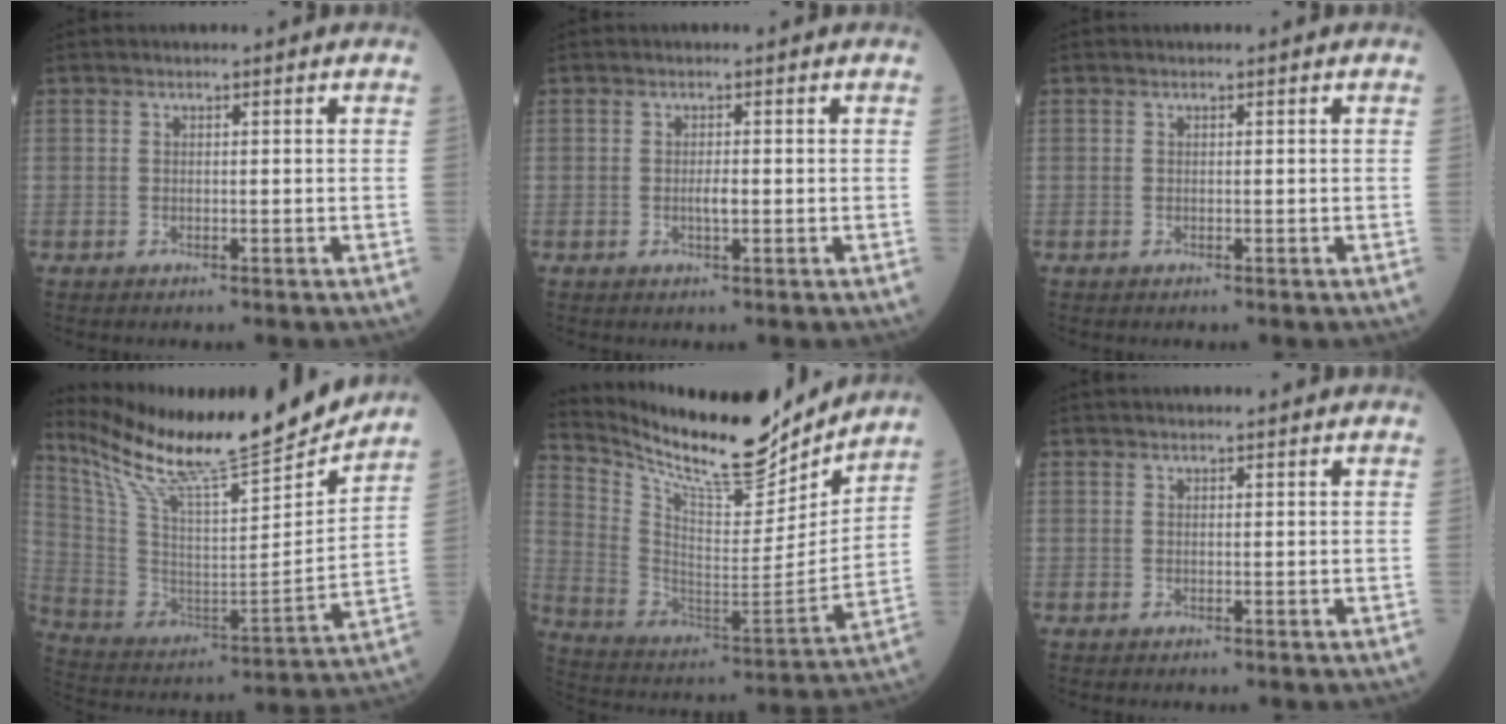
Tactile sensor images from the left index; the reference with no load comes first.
{"total": 1.4, "force": [-0.2, 0.2, 1.4], "torque": [-0.028, -0.001, -0.003]}
{"total": 0.0}
{"total": 24.3, "force": [21.4, 1.4, 11.4], "torque": [-0.212, -0.049, 0.346]}
{"total": 21.3, "force": [18.9, 4.1, 9.0], "torque": [-0.171, -0.033, 0.305]}
{"total": 1.8, "force": [1.6, 0.1, 0.7], "torque": [-0.007, 0.022, 0.024]}